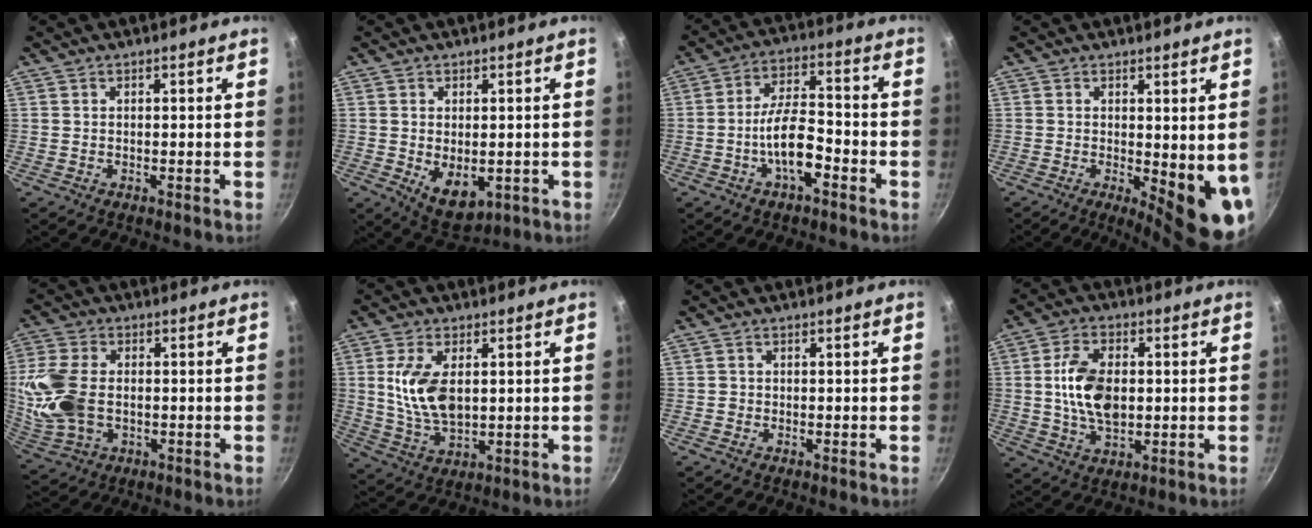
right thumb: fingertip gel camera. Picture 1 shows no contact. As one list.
[{"total": 7.5, "force": [-1.4, 4.3, 6.0], "torque": [-0.082, -0.014, -0.005]}, {"total": 9.8, "force": [-3.6, 4.3, 8.1], "torque": [-0.140, 0.036, -0.067]}, {"total": 12.1, "force": [-2.5, 3.9, 11.2], "torque": [-0.136, -0.024, -0.019]}, {"total": 14.0, "force": [-0.6, 9.2, 10.6], "torque": [-0.247, 0.002, -0.003]}, {"total": 10.7, "force": [1.7, 5.8, 8.8], "torque": [-0.170, -0.012, 0.042]}, {"total": 0.8, "force": [-0.2, 0.7, 0.1], "torque": [0.001, 0.003, -0.004]}, {"total": 11.4, "force": [0.6, 6.8, 9.2], "torque": [-0.163, 0.001, 0.016]}]